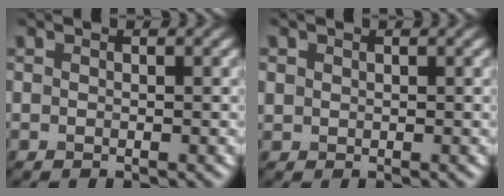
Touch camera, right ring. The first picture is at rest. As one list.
[{"total": 0.8, "force": [0.3, 0.7, 0.1], "torque": [0.002, -0.003, 0.008]}]